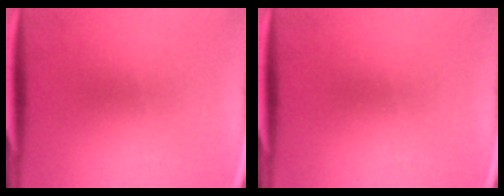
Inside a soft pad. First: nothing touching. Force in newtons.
{"total": 0.0}